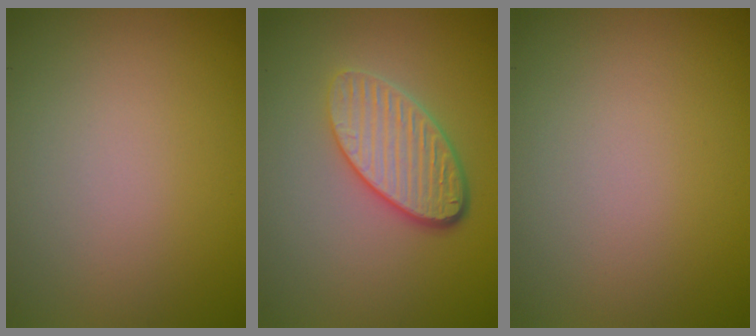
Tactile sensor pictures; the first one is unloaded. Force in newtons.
{"total": 4.8, "press": 3.6, "slide": 3.3}
{"total": 0.0}